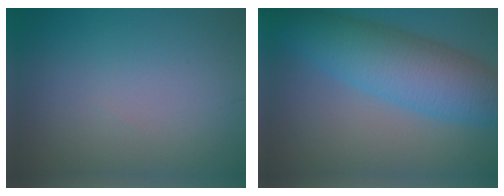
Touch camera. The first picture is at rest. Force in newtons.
{"total": 8.4, "press": 8.4, "slide": 0.2}